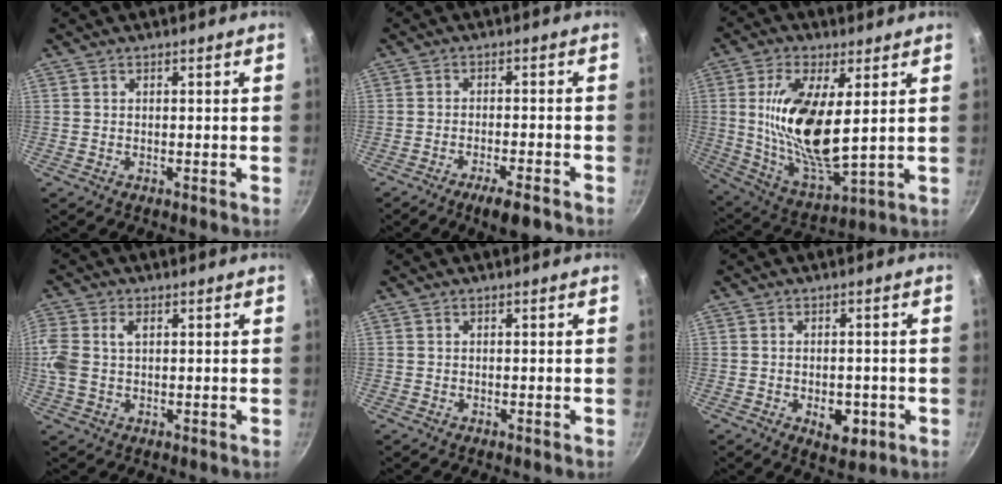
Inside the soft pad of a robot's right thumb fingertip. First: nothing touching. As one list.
[{"total": 5.7, "force": [-3.9, 1.0, 4.1], "torque": [-0.065, 0.021, -0.059]}, {"total": 17.7, "force": [3.0, 7.2, 15.9], "torque": [-0.301, -0.026, 0.062]}, {"total": 6.8, "force": [1.1, 4.5, 5.0], "torque": [-0.109, 0.012, 0.017]}, {"total": 0.0}, {"total": 5.8, "force": [-1.8, 3.4, 4.3], "torque": [-0.038, 0.004, -0.018]}]